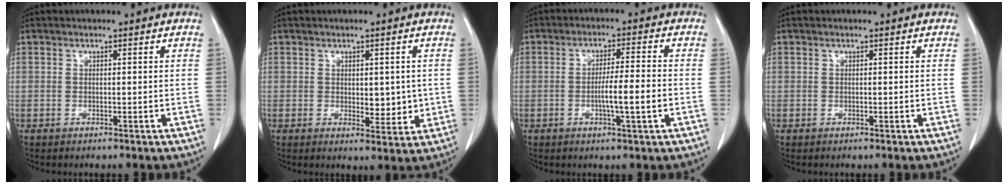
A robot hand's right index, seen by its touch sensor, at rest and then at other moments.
{"total": 4.4, "force": [0.2, 2.3, 3.7], "torque": [-0.040, -0.009, 0.009]}
{"total": 6.2, "force": [-1.5, 0.0, 6.0], "torque": [-0.101, -0.002, -0.025]}
{"total": 0.0}